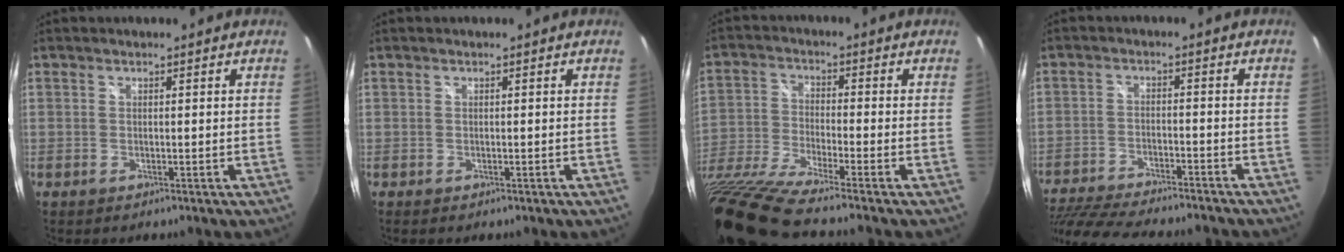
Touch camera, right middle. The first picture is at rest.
{"total": 0.0}
{"total": 17.8, "force": [-13.7, 0.9, 11.3], "torque": [-0.227, -0.058, -0.261]}
{"total": 20.3, "force": [-17.5, 4.1, 9.5], "torque": [-0.197, -0.039, -0.270]}